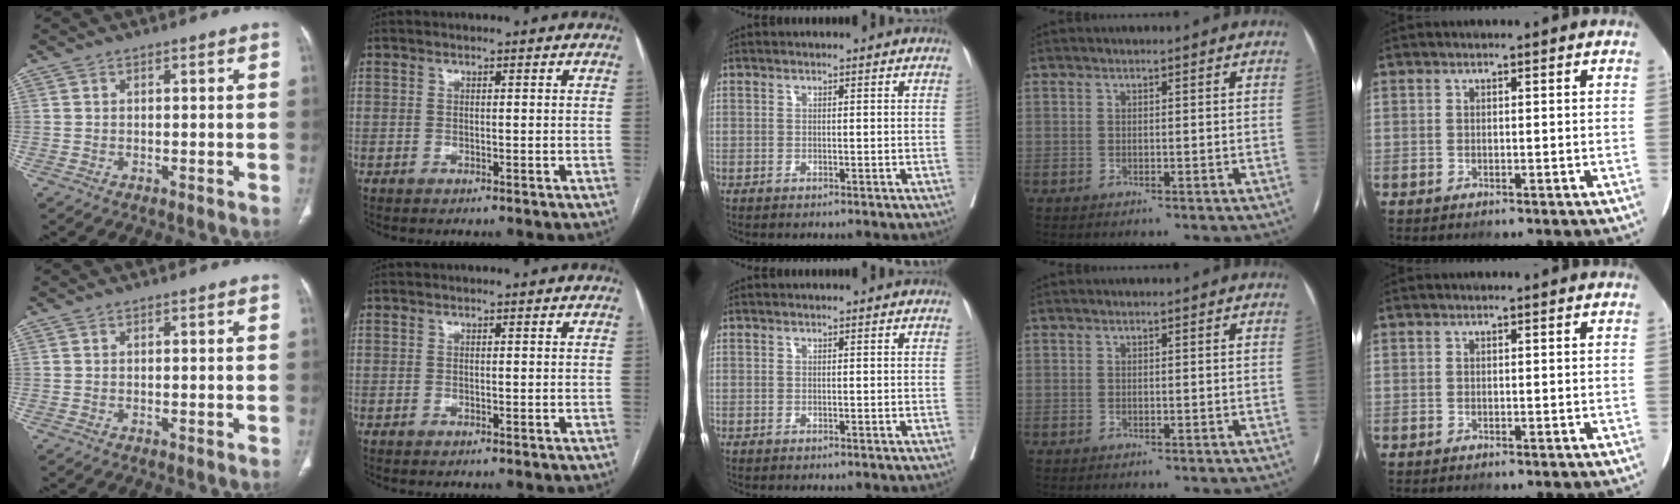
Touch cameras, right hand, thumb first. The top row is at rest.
{}